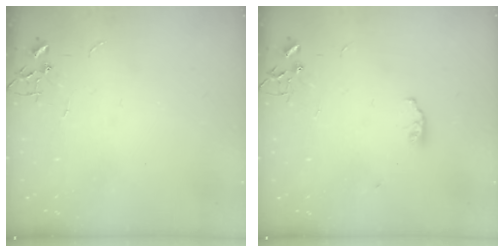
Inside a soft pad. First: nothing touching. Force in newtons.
{"total": 3.6, "press": 3.5, "slide": 0.8}